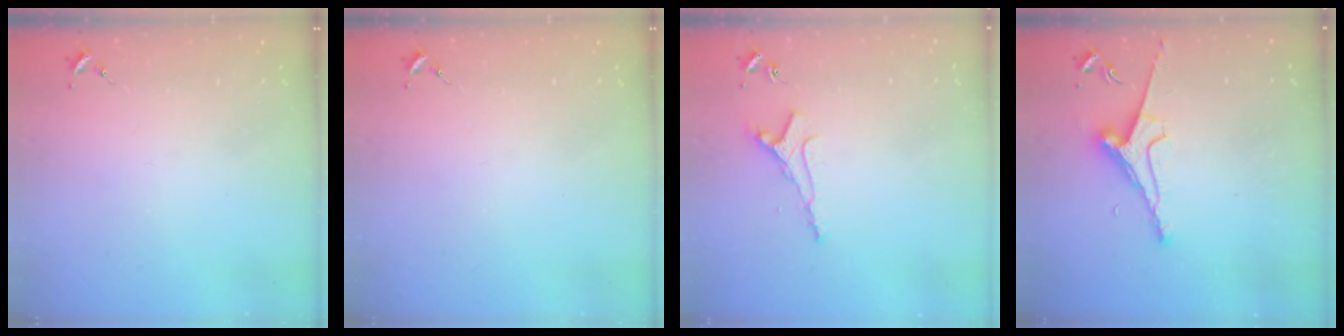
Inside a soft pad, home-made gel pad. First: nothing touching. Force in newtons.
{"total": 0.0}
{"total": 6.0, "press": 6.0, "slide": 0.9}
{"total": 8.0, "press": 8.0, "slide": 1.2}